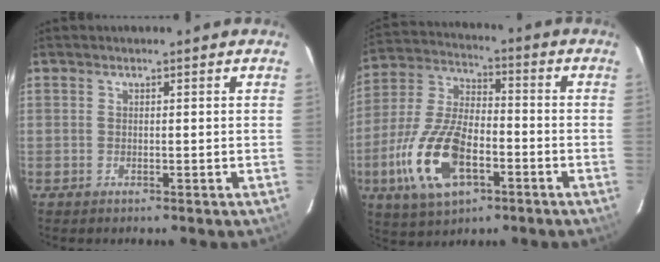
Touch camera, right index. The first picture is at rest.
{"total": 17.1, "force": [-6.5, 8.3, 13.5], "torque": [-0.298, -0.006, -0.117]}